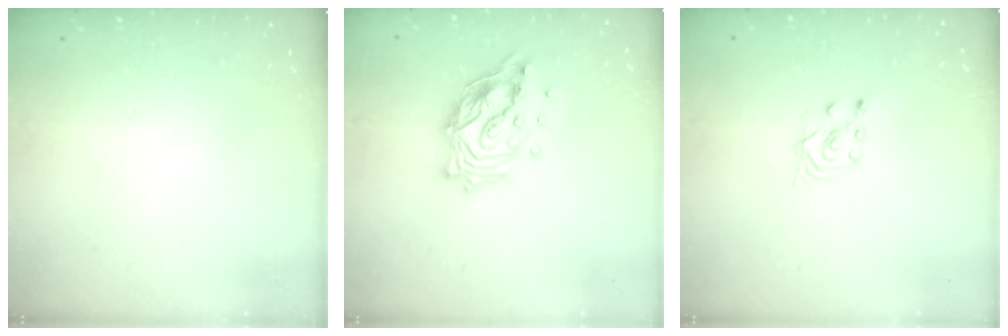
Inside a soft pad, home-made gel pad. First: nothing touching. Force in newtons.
{"total": 15.2, "press": 15.2, "slide": 1.1}
{"total": 3.0, "press": 2.8, "slide": 0.9}